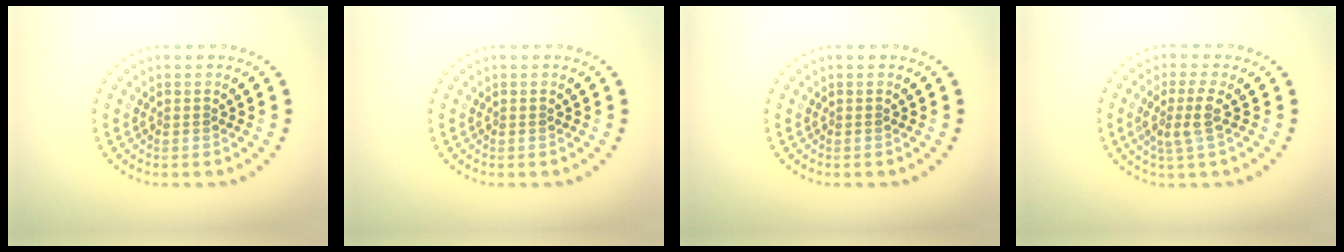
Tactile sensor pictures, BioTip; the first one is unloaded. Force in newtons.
{"total": 0.0}
{"total": 0.0}
{"total": 2.6, "press": 2.1, "slide": 1.6}